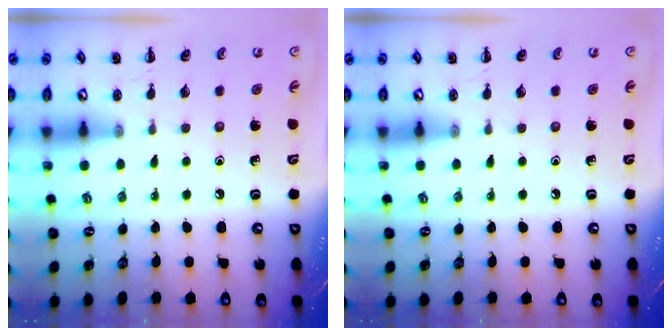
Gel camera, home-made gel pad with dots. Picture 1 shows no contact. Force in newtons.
{"total": 0.0}